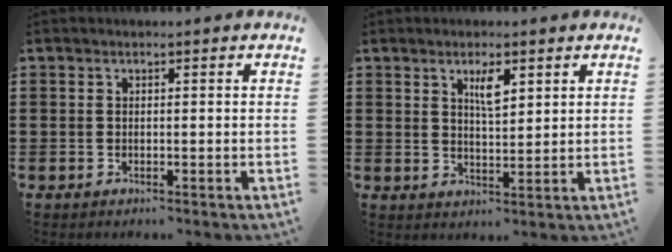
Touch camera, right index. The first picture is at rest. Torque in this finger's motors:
{"motor_torque": [0.09, -0.08, 0.17, 0.04]}